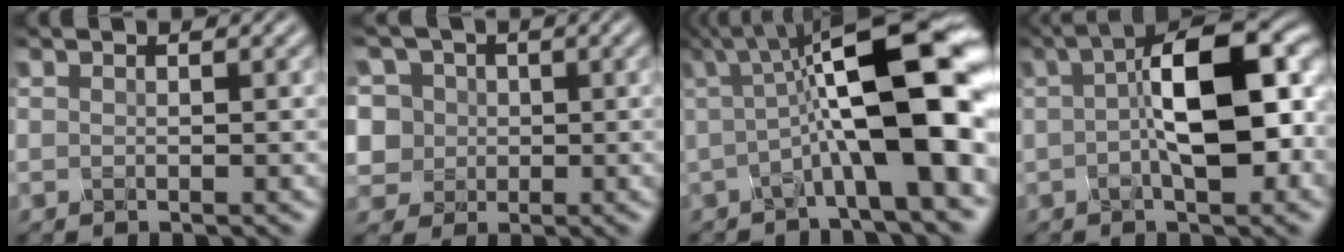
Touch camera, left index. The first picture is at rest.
{"total": 9.0, "force": [3.5, 7.2, 4.1], "torque": [-0.079, 0.026, 0.029]}
{"total": 10.7, "force": [0.1, 2.4, 10.4], "torque": [-0.154, 0.017, -0.008]}
{"total": 10.5, "force": [0.1, 3.6, 9.8], "torque": [-0.150, 0.016, -0.007]}